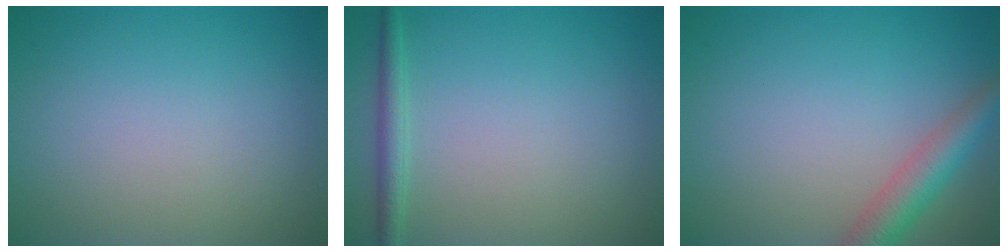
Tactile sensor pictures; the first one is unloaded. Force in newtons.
{"total": 1.7, "press": 1.7, "slide": 0.1}
{"total": 3.7, "press": 3.7, "slide": 0.2}